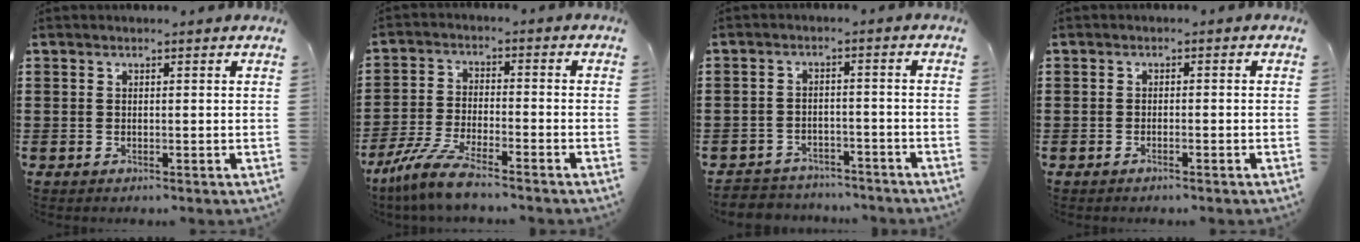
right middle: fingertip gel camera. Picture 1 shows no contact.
{"total": 6.6, "force": [-5.5, 0.3, 3.6], "torque": [-0.090, -0.015, -0.111]}
{"total": 3.0, "force": [-3.0, 0.6, -0.4], "torque": [-0.003, 0.000, -0.066]}
{"total": 0.7, "force": [-0.4, 0.0, 0.5], "torque": [-0.009, -0.002, -0.008]}